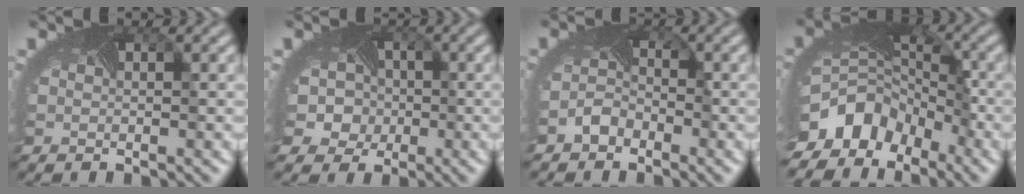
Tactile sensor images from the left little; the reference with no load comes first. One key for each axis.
{"total": 8.8, "fx": -0.6, "fy": 7.9, "fz": 3.9, "tx": -0.064, "ty": 0.007, "tz": -0.051}
{"total": 2.0, "fx": -1.7, "fy": 1.1, "fz": 0.3, "tx": -0.012, "ty": 0.001, "tz": -0.035}
{"total": 10.6, "fx": -6.2, "fy": 7.1, "fz": 4.7, "tx": -0.102, "ty": -0.021, "tz": -0.105}